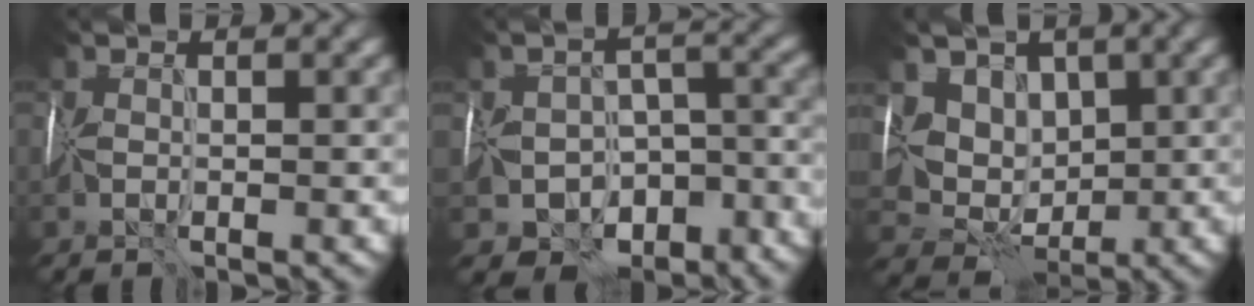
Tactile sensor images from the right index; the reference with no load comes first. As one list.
[{"total": 9.1, "force": [-6.3, 6.0, 2.8], "torque": [-0.026, -0.002, -0.079]}, {"total": 5.4, "force": [2.6, 4.2, 2.0], "torque": [-0.032, 0.001, 0.034]}]